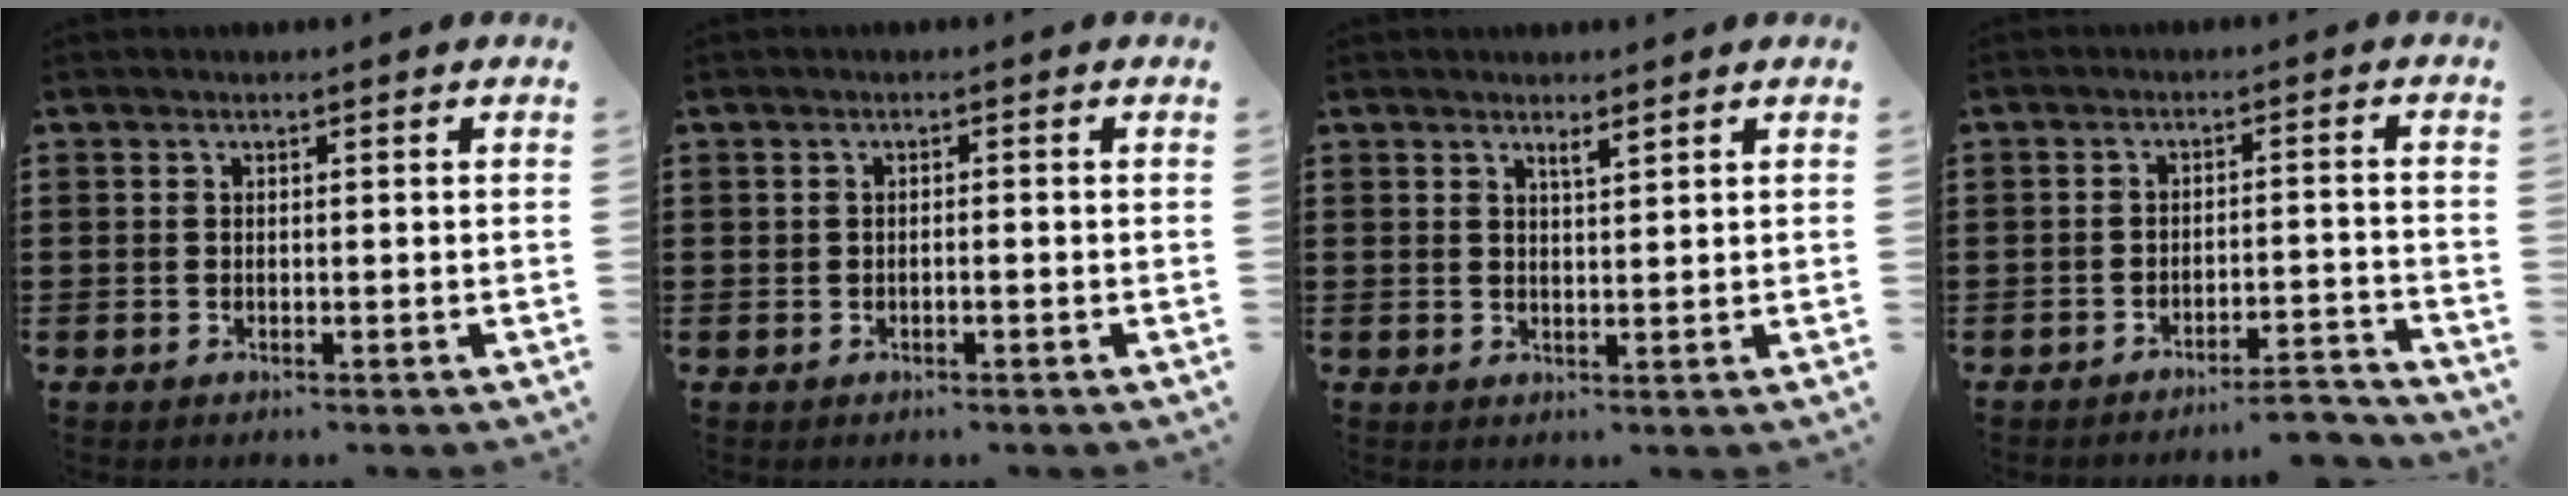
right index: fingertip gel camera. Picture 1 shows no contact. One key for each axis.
{"total": 0.6, "fx": -0.2, "fy": 0.1, "fz": 0.6, "tx": -0.010, "ty": -0.004, "tz": -0.002}
{"total": 1.7, "fx": 1.3, "fy": 0.1, "fz": 1.0, "tx": -0.019, "ty": 0.002, "tz": 0.023}
{"total": 3.9, "fx": -3.8, "fy": 0.2, "fz": 1.0, "tx": -0.020, "ty": -0.002, "tz": -0.076}